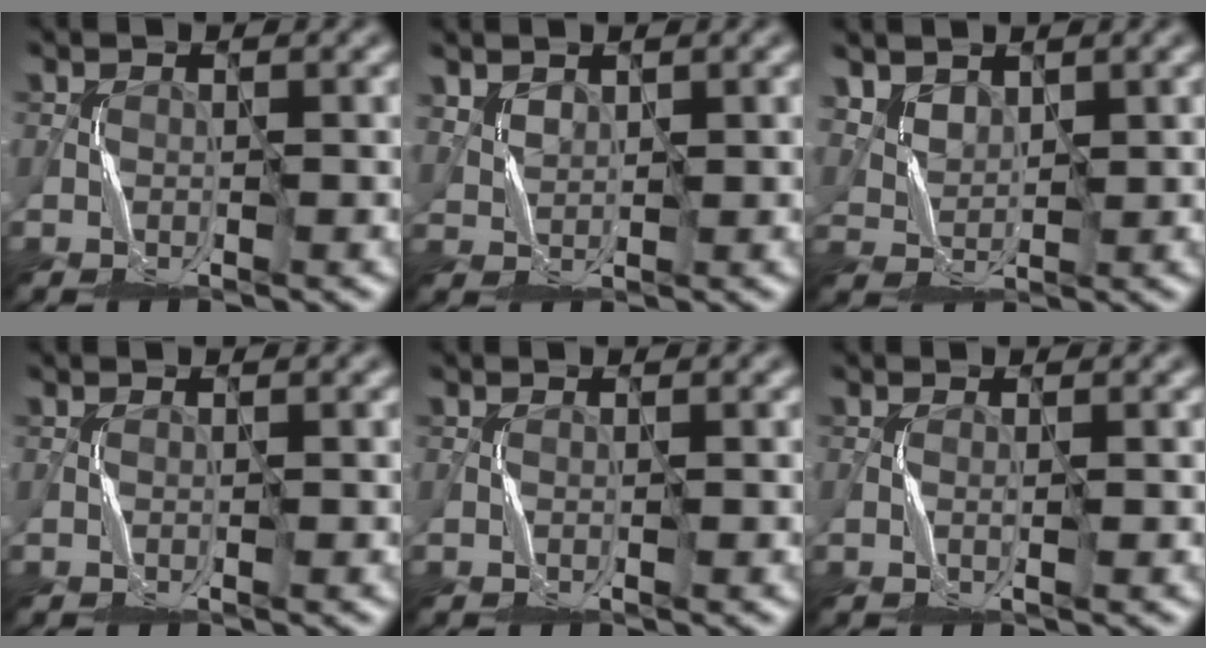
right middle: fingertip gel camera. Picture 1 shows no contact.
{"total": 1.9, "force": [1.6, 1.0, 0.5], "torque": [-0.016, -0.002, 0.047]}
{"total": 3.8, "force": [2.9, 1.9, 1.4], "torque": [-0.041, -0.006, 0.079]}
{"total": 0.0}
{"total": 0.0}
{"total": 0.8, "force": [0.1, 0.1, 0.7], "torque": [-0.018, -0.001, -0.002]}